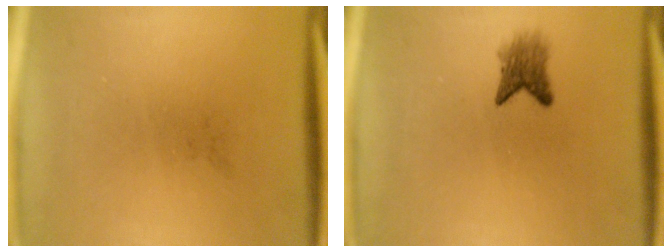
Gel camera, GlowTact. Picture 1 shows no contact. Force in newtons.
{"total": 2.9}